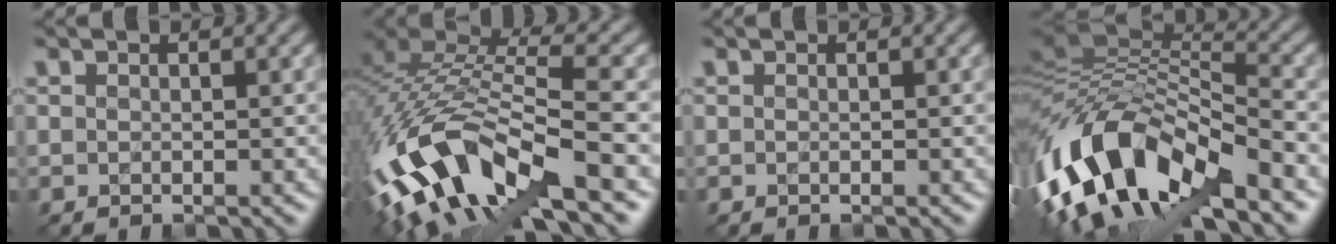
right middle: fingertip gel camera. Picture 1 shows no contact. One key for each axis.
{"total": 12.5, "fx": -5.8, "fy": 5.0, "fz": 9.9, "tx": -0.215, "ty": 0.003, "tz": -0.097}
{"total": 0.0}
{"total": 13.7, "fx": -5.2, "fy": 6.2, "fz": 11.1, "tx": -0.212, "ty": 0.025, "tz": -0.093}